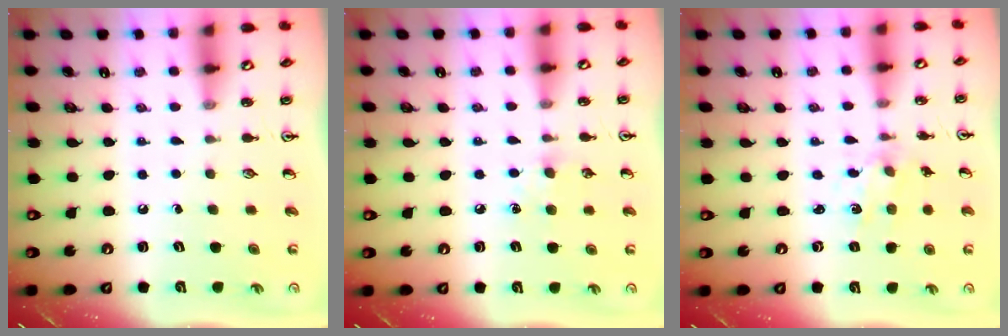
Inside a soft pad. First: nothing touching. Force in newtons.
{"total": 5.7, "press": 5.7, "slide": 0.7}
{"total": 1.1, "press": 1.0, "slide": 0.3}